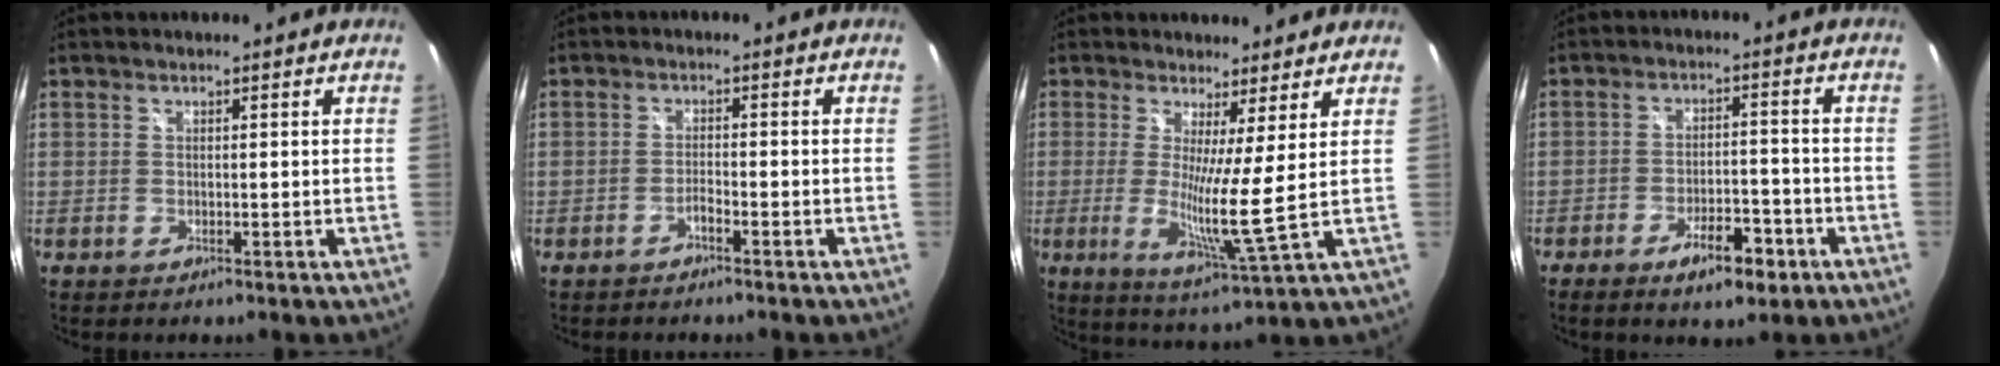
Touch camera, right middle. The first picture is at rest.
{"total": 1.4, "force": [-1.3, 0.2, 0.6], "torque": [-0.017, 0.003, -0.025]}
{"total": 8.1, "force": [1.5, -1.4, 7.9], "torque": [-0.137, -0.027, 0.016]}
{"total": 7.5, "force": [-4.5, 2.9, 5.2], "torque": [-0.102, 0.000, -0.062]}